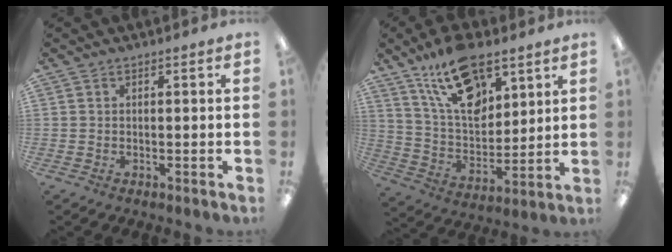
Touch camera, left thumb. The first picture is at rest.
{"total": 18.0, "force": [11.3, 9.0, 10.8], "torque": [-0.184, -0.047, 0.200]}